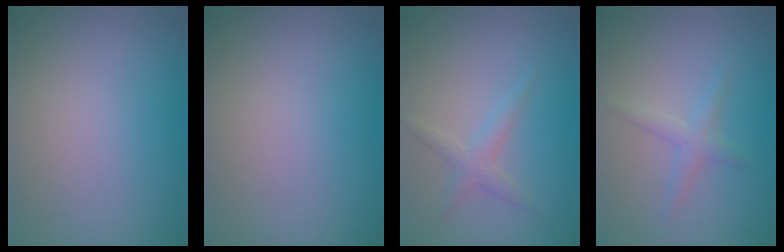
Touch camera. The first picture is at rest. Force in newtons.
{"total": 0.0}
{"total": 1.8, "press": 1.8, "slide": 0.1}
{"total": 1.6, "press": 1.6, "slide": 0.1}